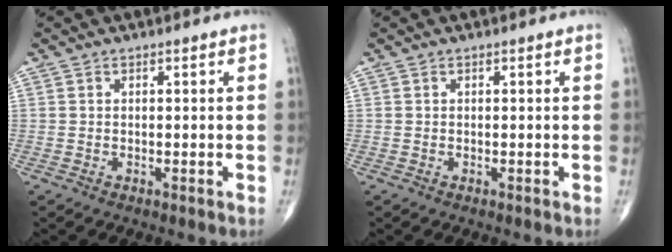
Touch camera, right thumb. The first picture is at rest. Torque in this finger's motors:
{"motor_torque": [0.00, 0.00, 0.02, 0.02, 0.00]}